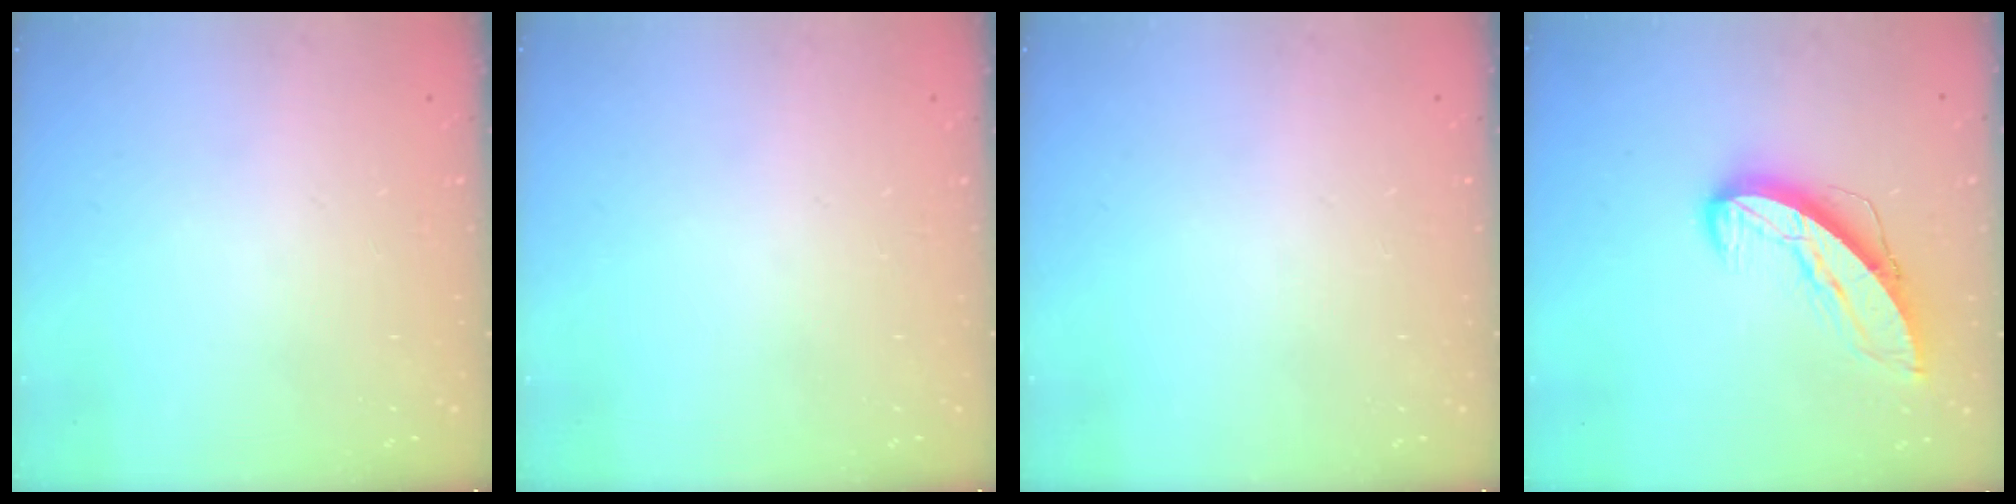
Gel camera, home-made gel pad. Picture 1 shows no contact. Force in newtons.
{"total": 0.0}
{"total": 0.0}
{"total": 9.4, "press": 9.4, "slide": 0.9}